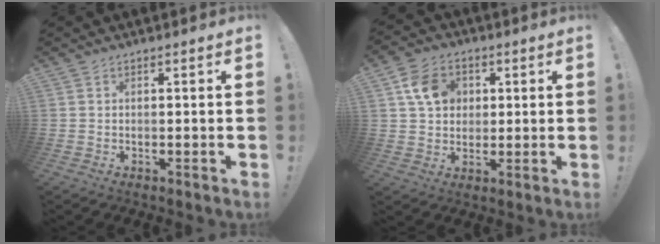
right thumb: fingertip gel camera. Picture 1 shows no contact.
{"total": 10.9, "force": [3.6, 8.9, 5.1], "torque": [-0.078, 0.003, 0.073]}